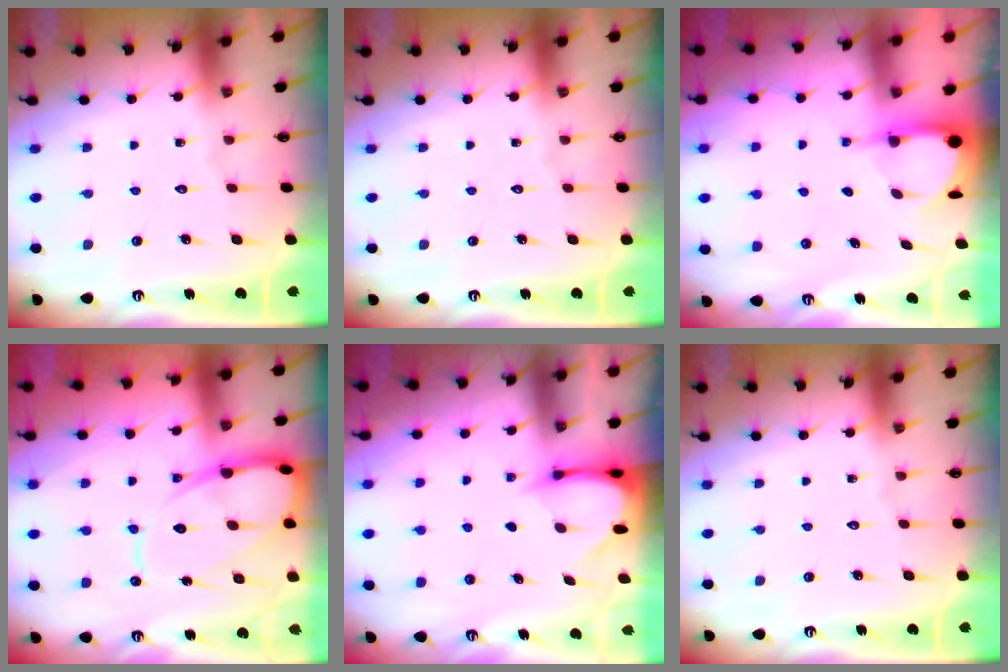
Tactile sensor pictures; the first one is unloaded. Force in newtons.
{"total": 0.0}
{"total": 3.9, "press": 3.9, "slide": 0.3}
{"total": 13.4, "press": 13.3, "slide": 1.4}
{"total": 3.5, "press": 3.5, "slide": 0.3}
{"total": 0.0}